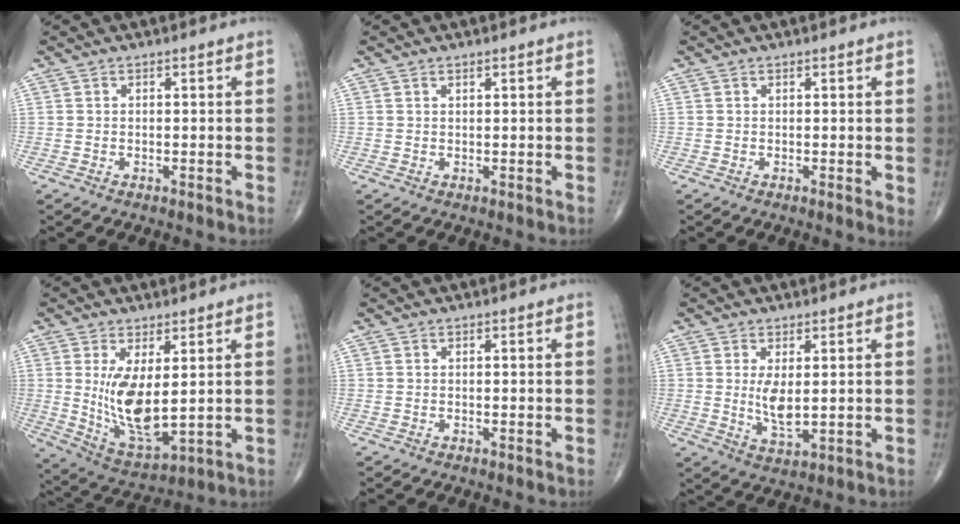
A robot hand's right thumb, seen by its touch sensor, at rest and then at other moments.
{"total": 0.6, "force": [0.4, 0.2, 0.3], "torque": [-0.008, -0.003, 0.007]}
{"total": 1.4, "force": [0.4, 0.4, 1.3], "torque": [-0.023, -0.006, 0.003]}
{"total": 11.6, "force": [1.5, 4.8, 10.5], "torque": [-0.189, -0.030, 0.048]}
{"total": 0.0}
{"total": 5.4, "force": [0.7, 2.2, 4.9], "torque": [-0.088, -0.018, 0.022]}